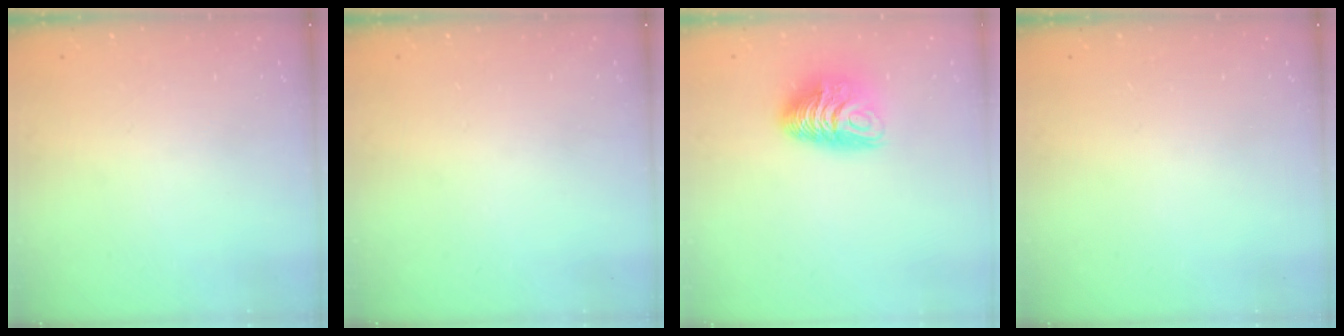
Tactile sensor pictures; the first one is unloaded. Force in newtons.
{"total": 0.0}
{"total": 10.3, "press": 10.3, "slide": 0.4}
{"total": 0.0}